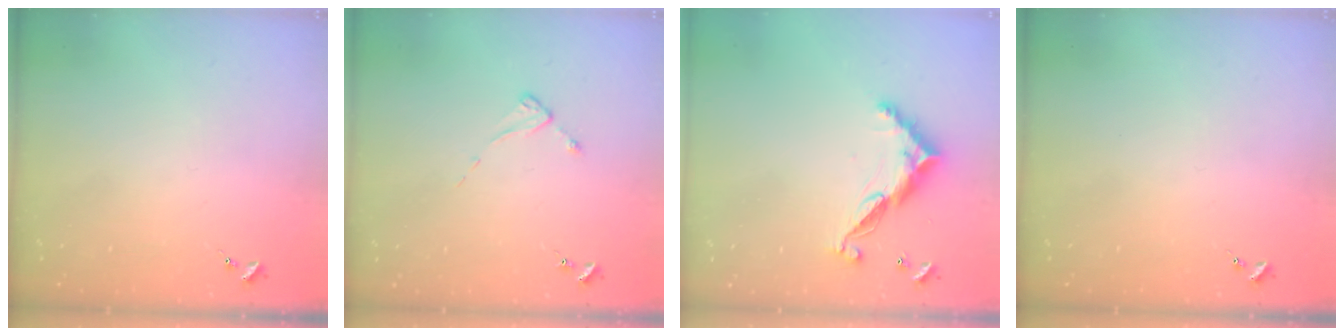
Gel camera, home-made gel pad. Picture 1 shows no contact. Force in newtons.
{"total": 2.3, "press": 2.3, "slide": 0.3}
{"total": 11.3, "press": 11.3, "slide": 0.3}
{"total": 0.0}